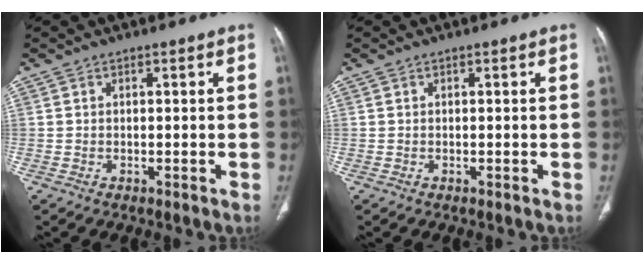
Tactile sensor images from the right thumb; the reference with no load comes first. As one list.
[{"total": 0.0}]